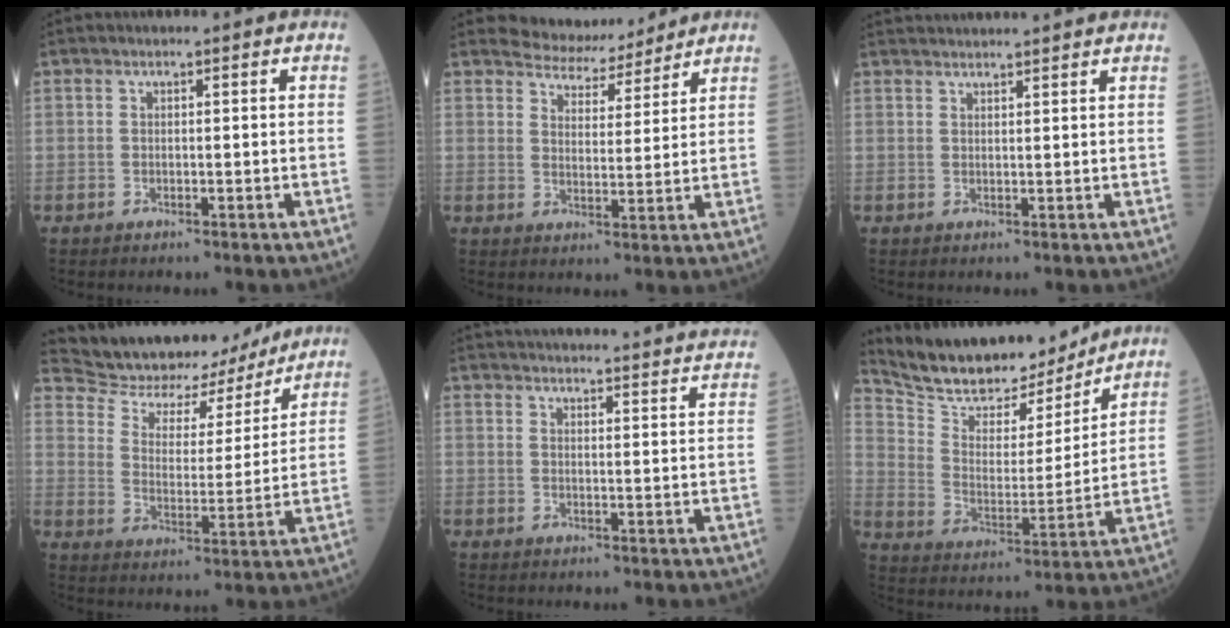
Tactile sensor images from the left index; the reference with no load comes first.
{"total": 6.8, "force": [6.6, 1.9, 0.4], "torque": [-0.014, 0.006, 0.101]}
{"total": 8.2, "force": [7.8, -0.3, 2.4], "torque": [-0.036, 0.032, 0.103]}
{"total": 17.4, "force": [16.1, 4.8, 4.4], "torque": [-0.074, 0.003, 0.237]}
{"total": 30.8, "force": [29.6, 2.0, 8.1], "torque": [-0.126, -0.052, 0.356]}
{"total": 18.0, "force": [16.2, 4.7, 6.1], "torque": [-0.117, 0.000, 0.268]}